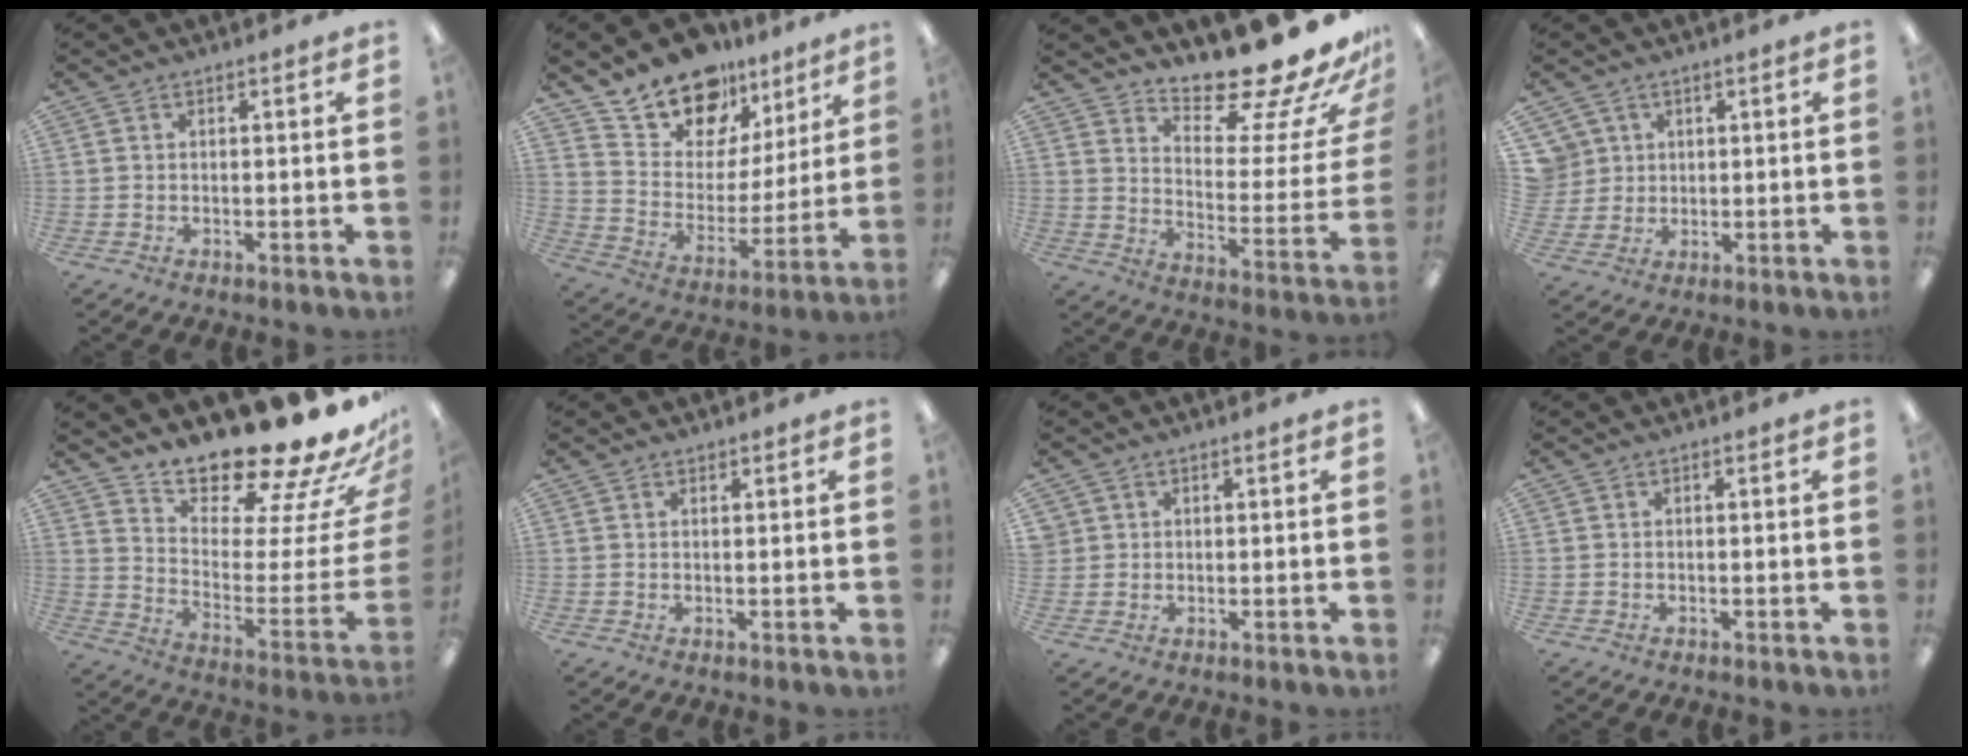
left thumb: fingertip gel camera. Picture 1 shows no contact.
{"total": 16.3, "force": [13.5, 8.5, 3.4], "torque": [-0.082, -0.108, 0.249]}
{"total": 18.3, "force": [16.2, 3.7, 7.8], "torque": [-0.089, -0.142, 0.262]}
{"total": 5.2, "force": [2.2, 4.7, 0.0], "torque": [-0.016, -0.001, 0.044]}
{"total": 21.3, "force": [19.0, 4.7, 8.4], "torque": [-0.106, -0.167, 0.314]}
{"total": 0.8, "force": [0.8, 0.3, 0.1], "torque": [-0.002, 0.001, 0.014]}
{"total": 1.8, "force": [0.7, 1.7, -0.1], "torque": [-0.002, 0.002, 0.013]}
{"total": 0.0}